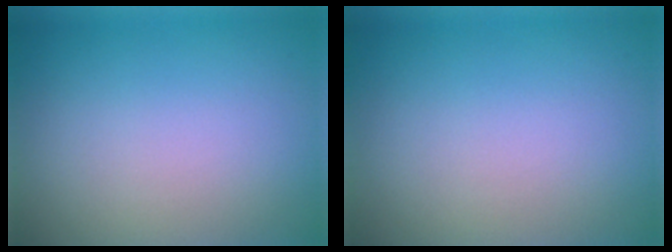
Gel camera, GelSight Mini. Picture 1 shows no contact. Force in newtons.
{"total": 0.0}